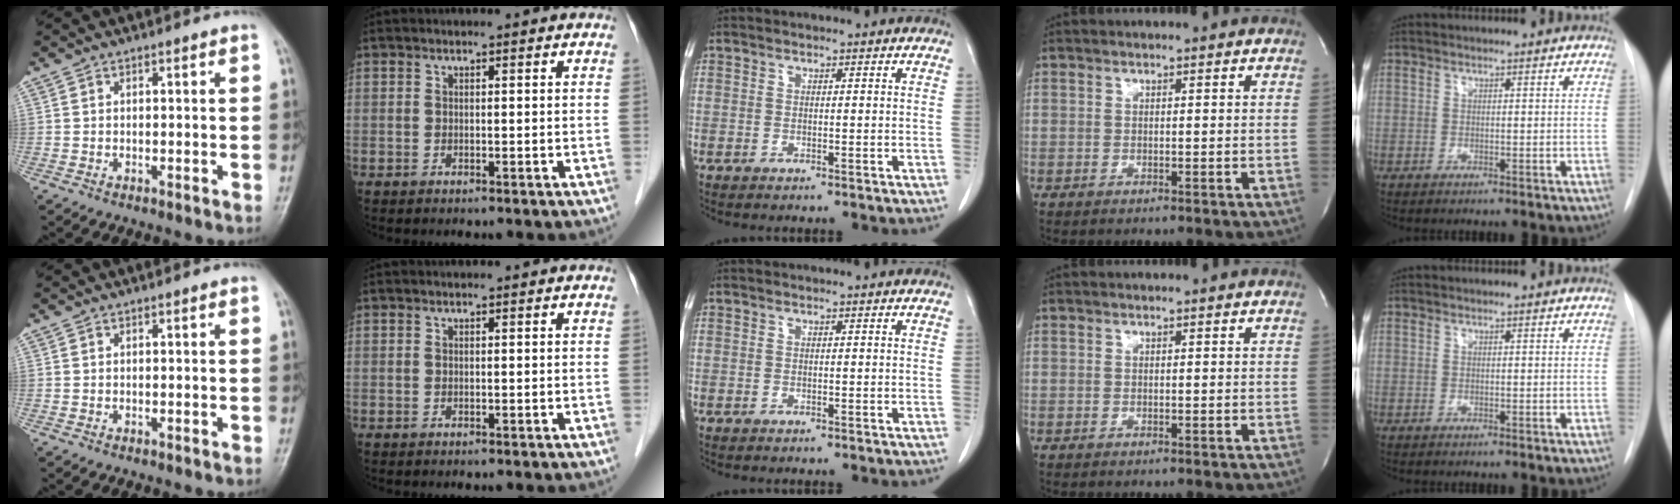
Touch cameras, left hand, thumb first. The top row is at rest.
{}